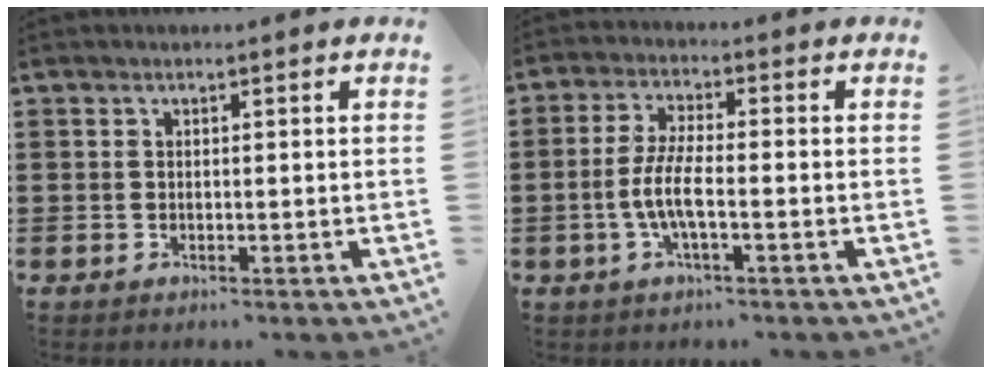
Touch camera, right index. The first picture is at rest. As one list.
[{"total": 5.6, "force": [-1.8, 1.2, 5.2], "torque": [-0.117, -0.008, -0.041]}]